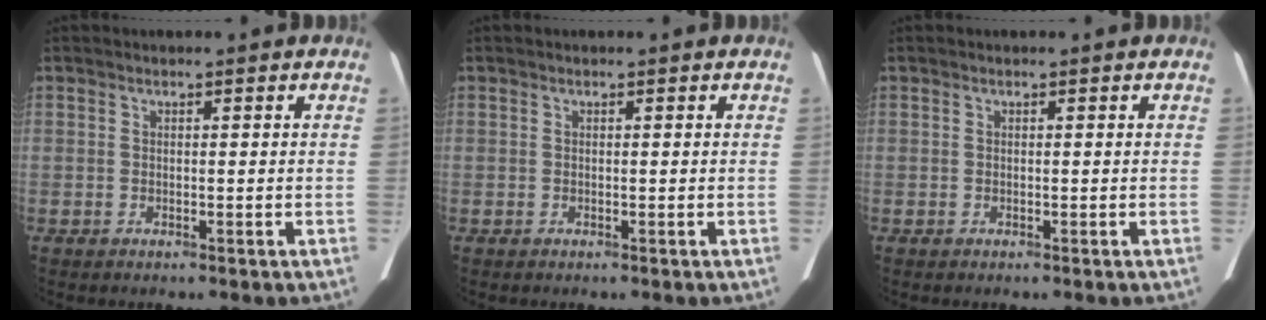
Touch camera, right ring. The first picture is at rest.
{"total": 0.0}
{"total": 0.0}